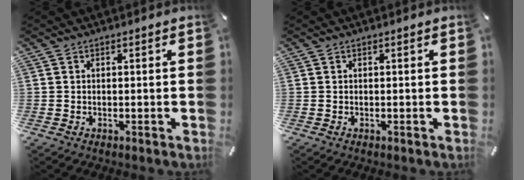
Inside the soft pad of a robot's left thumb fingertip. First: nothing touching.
{"total": 0.0}